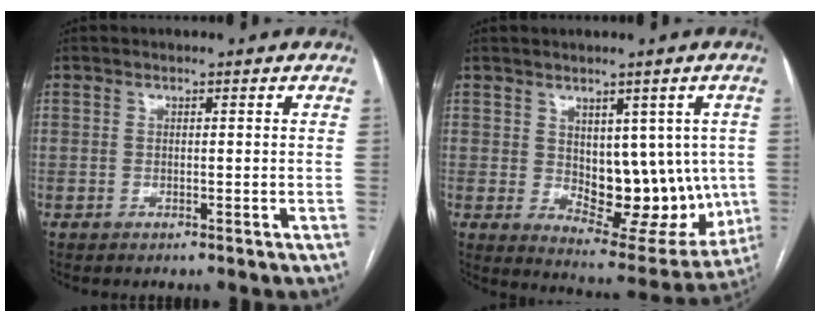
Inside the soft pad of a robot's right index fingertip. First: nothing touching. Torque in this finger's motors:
{"motor_torque": [1.32, 0.73, 0.16, 0.04]}